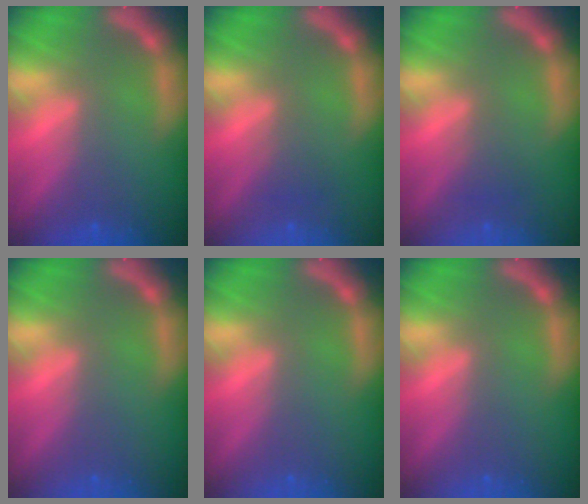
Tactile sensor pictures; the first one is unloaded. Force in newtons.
{"total": 1.5}
{"total": 1.5}
{"total": 0.0}
{"total": 0.0}
{"total": 0.0}